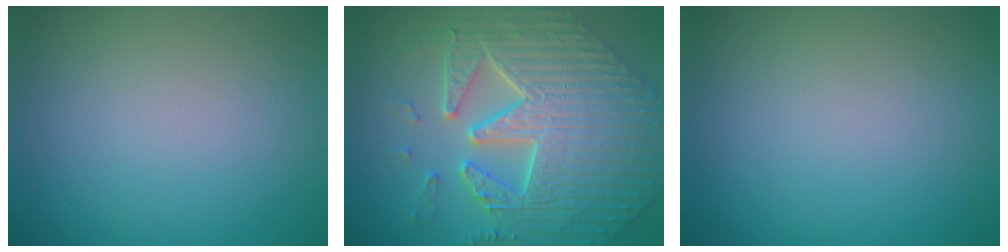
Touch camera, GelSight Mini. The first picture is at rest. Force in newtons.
{"total": 8.5, "press": 7.1, "slide": 4.7}
{"total": 0.0}